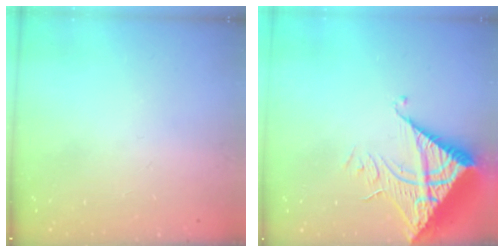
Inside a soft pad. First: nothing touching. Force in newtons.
{"total": 12.1, "press": 12.0, "slide": 1.3}